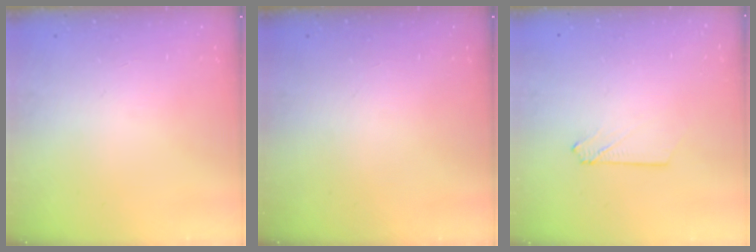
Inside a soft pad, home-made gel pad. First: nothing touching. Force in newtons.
{"total": 0.0}
{"total": 2.2, "press": 2.1, "slide": 0.3}